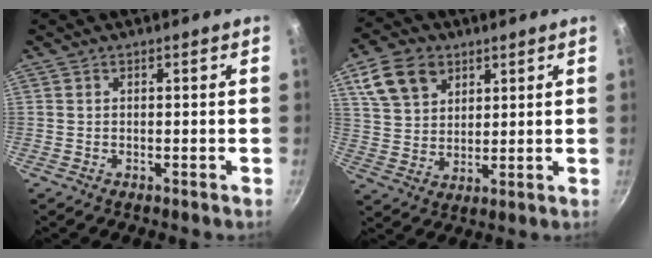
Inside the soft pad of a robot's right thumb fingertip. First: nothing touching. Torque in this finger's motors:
{"motor_torque": [-0.15, 1.46, 0.18, 0.42, 0.03]}